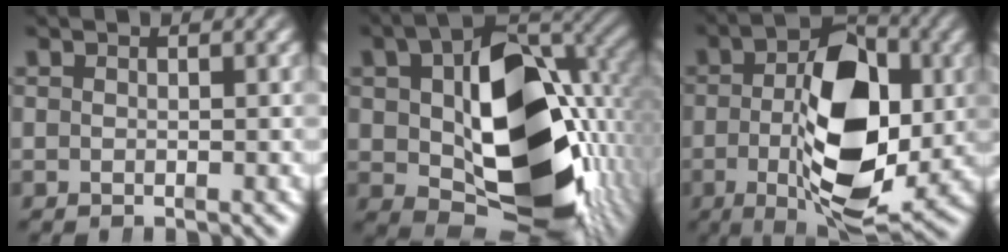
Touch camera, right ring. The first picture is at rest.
{"total": 19.1, "force": [-1.5, 11.5, 15.2], "torque": [-0.247, -0.049, 0.006]}
{"total": 13.2, "force": [-1.0, 6.4, 11.5], "torque": [-0.186, -0.024, -0.009]}